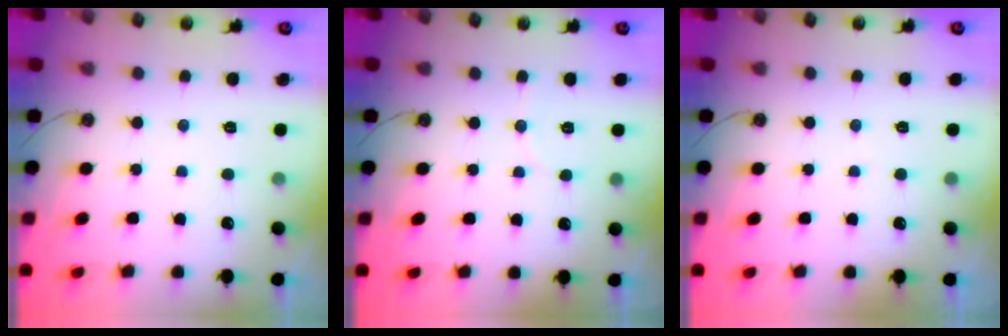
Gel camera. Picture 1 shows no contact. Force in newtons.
{"total": 2.3, "press": 2.3, "slide": 0.3}
{"total": 1.4, "press": 1.4, "slide": 0.1}